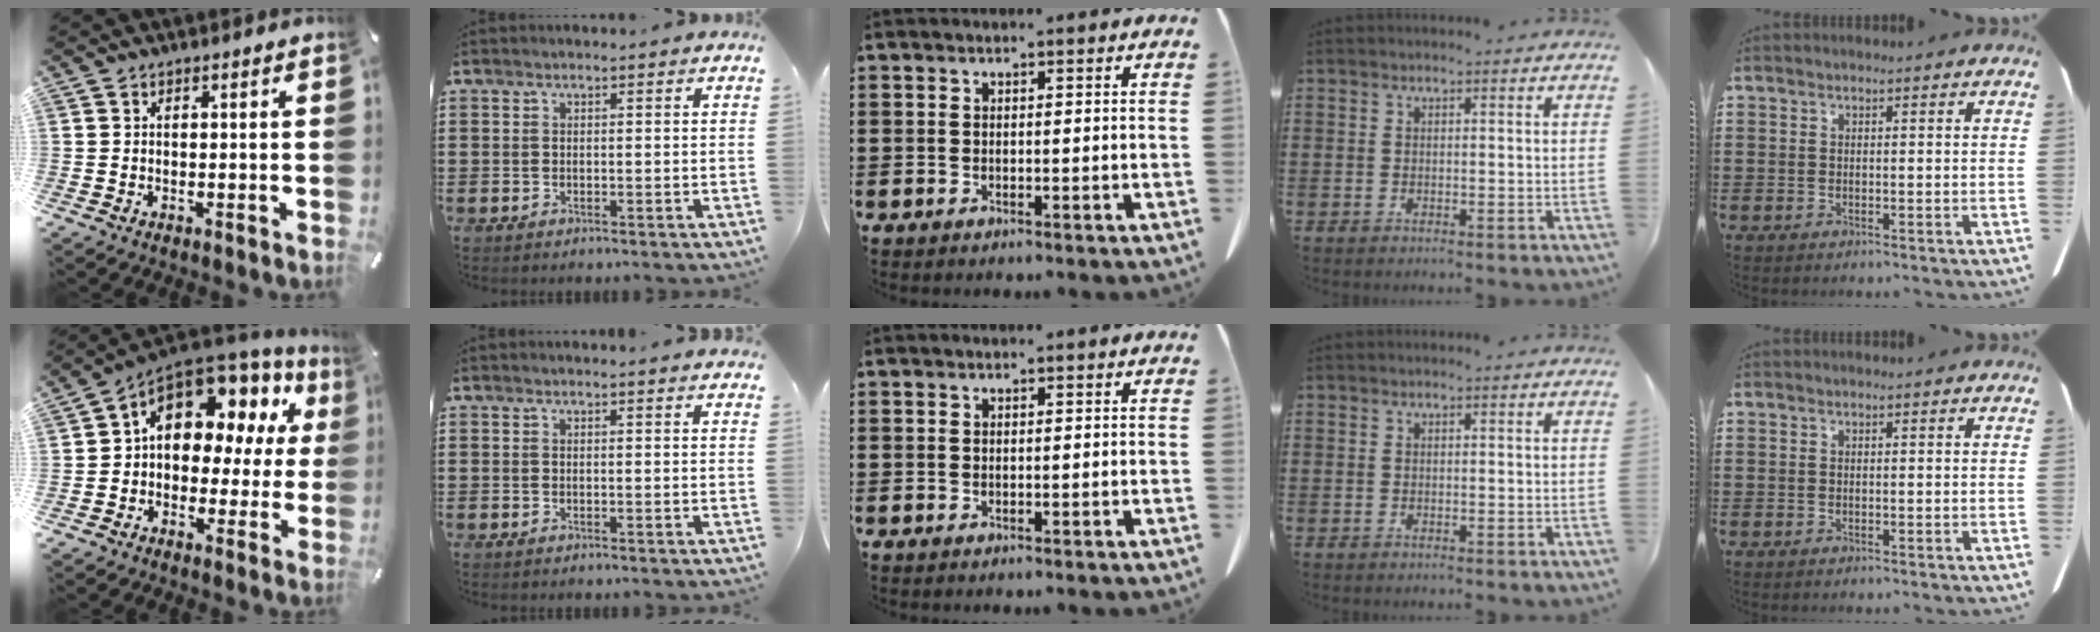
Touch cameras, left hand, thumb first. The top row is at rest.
{"thumb": {"total": 12.8, "force": [5.4, 8.5, 7.9], "torque": [-0.115, -0.039, 0.095]}, "index": {"total": 1.3, "force": [1.3, -0.2, 0.4], "torque": [-0.009, -0.002, 0.025]}}